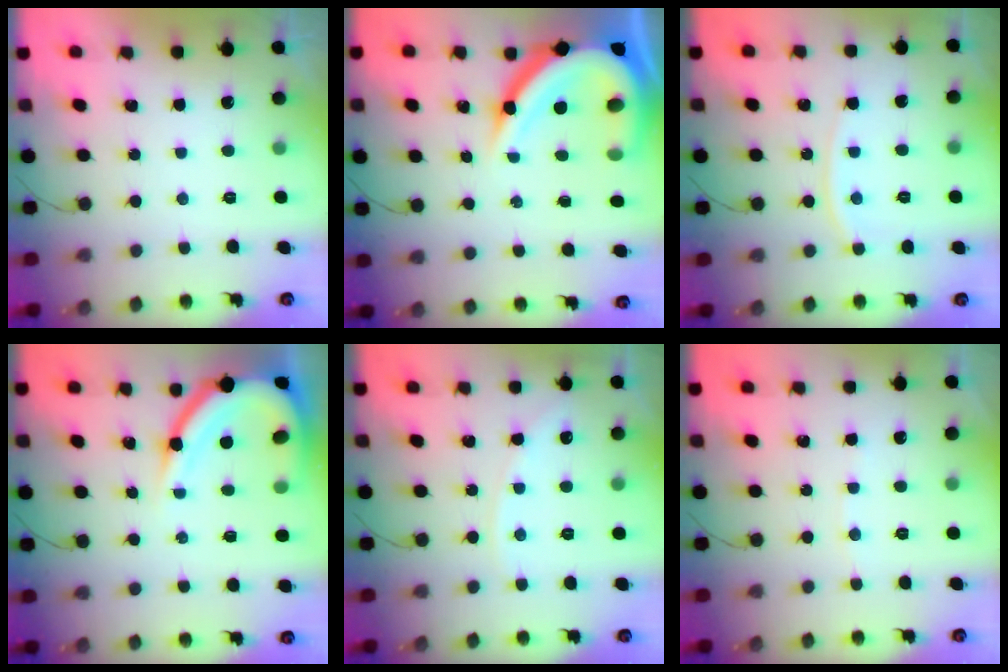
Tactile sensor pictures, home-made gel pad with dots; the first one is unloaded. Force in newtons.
{"total": 20.4, "press": 20.3, "slide": 2.2}
{"total": 6.1, "press": 6.0, "slide": 0.8}
{"total": 13.3, "press": 13.3, "slide": 1.2}
{"total": 6.0, "press": 6.0, "slide": 0.9}
{"total": 3.0, "press": 2.9, "slide": 0.4}